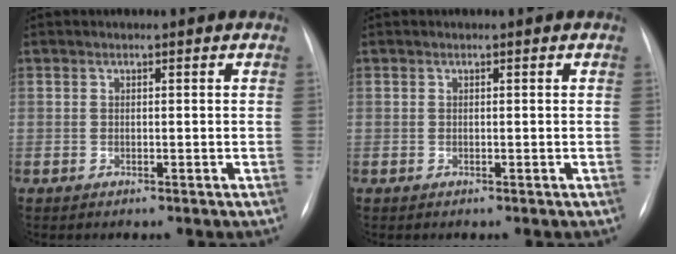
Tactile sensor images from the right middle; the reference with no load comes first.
{"total": 0.0}